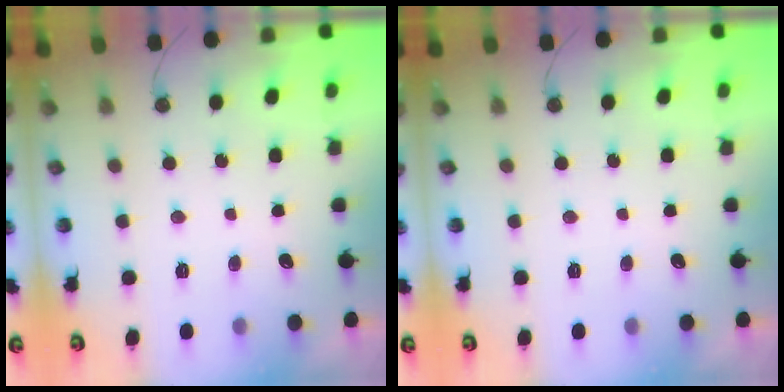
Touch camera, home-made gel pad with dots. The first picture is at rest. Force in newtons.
{"total": 0.0}